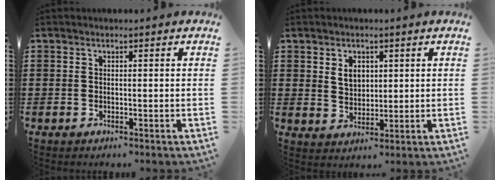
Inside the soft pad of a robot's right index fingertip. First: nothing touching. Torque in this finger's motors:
{"motor_torque": [0.01, 0.01, 0.11, 0.04]}